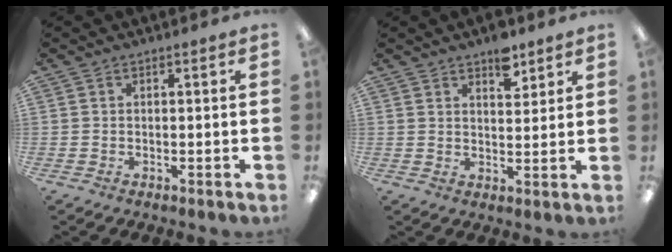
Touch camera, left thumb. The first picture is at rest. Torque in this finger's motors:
{"motor_torque": [0.58, 0.28, 0.45, -0.43, 0.02]}